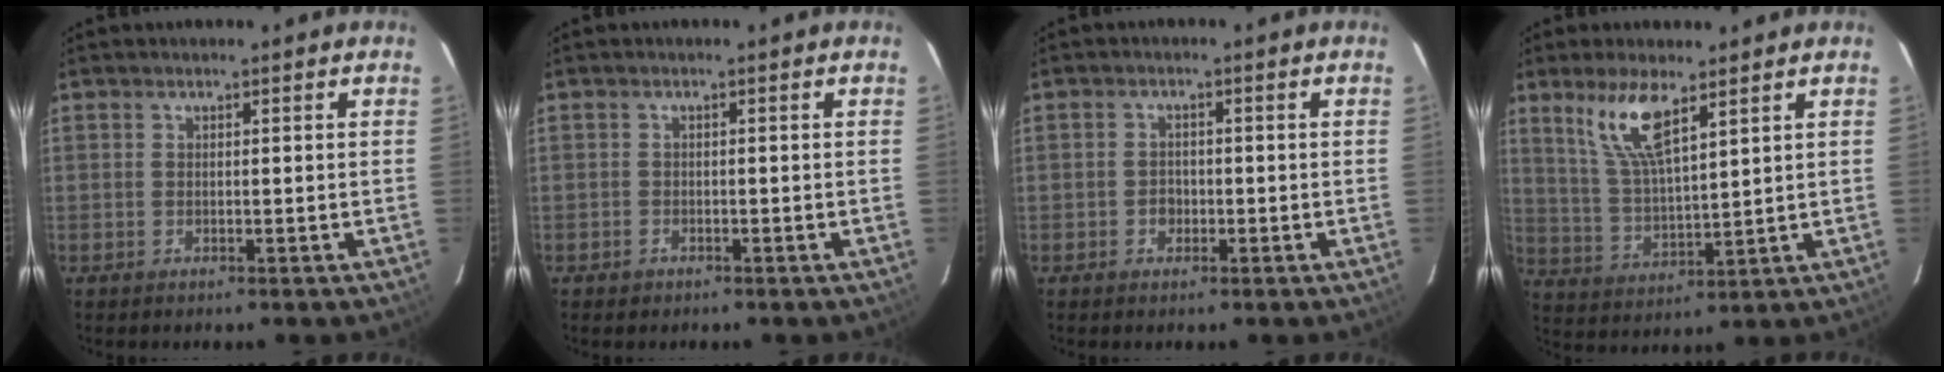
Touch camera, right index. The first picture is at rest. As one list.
[{"total": 1.4, "force": [-0.9, 1.0, 0.1], "torque": [-0.005, 0.003, -0.012]}, {"total": 2.2, "force": [-0.8, 1.9, 0.9], "torque": [-0.018, 0.006, -0.011]}, {"total": 9.5, "force": [5.8, 2.2, 7.1], "torque": [-0.143, -0.003, 0.125]}]